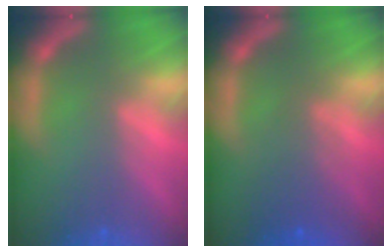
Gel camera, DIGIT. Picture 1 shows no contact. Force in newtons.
{"total": 3.6}